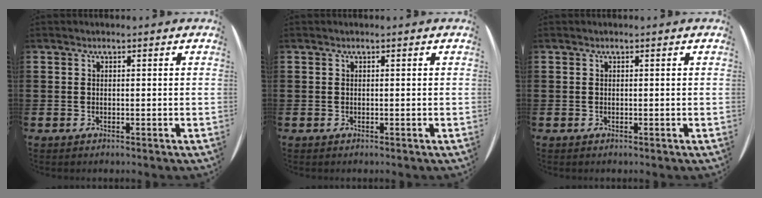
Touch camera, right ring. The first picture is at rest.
{"total": 0.0}
{"total": 0.0}